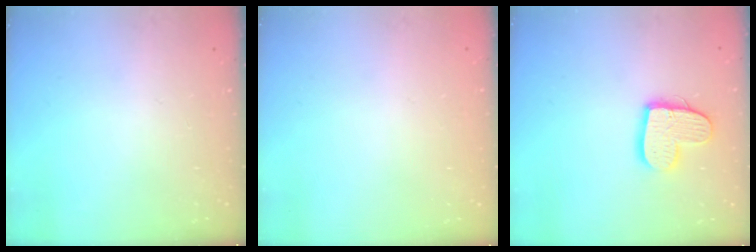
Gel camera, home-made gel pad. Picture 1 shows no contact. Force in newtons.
{"total": 0.0}
{"total": 12.6, "press": 12.6, "slide": 0.8}